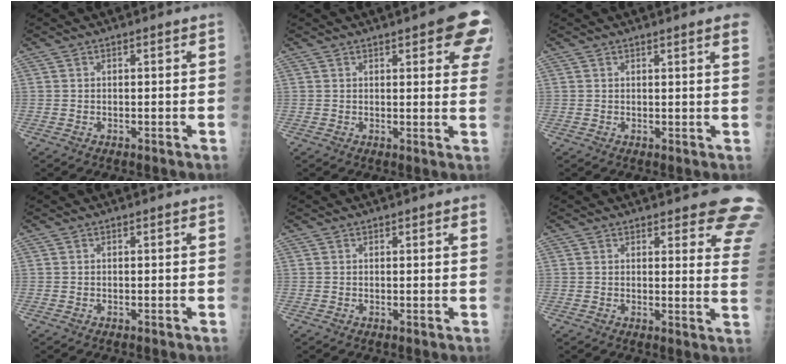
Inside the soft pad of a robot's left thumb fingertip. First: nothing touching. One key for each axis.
{"total": 11.2, "fx": 5.9, "fy": 3.5, "fz": 8.9, "tx": -0.073, "ty": -0.017, "tz": 0.061}
{"total": 3.4, "fx": 2.5, "fy": 0.1, "fz": 2.3, "tx": -0.027, "ty": -0.005, "tz": 0.023}
{"total": 0.0}
{"total": 1.7, "fx": 1.0, "fy": 0.4, "fz": 1.3, "tx": -0.010, "ty": -0.001, "tz": 0.010}
{"total": 11.8, "fx": 9.7, "fy": 3.3, "fz": 5.9, "tx": -0.018, "ty": -0.053, "tz": 0.085}